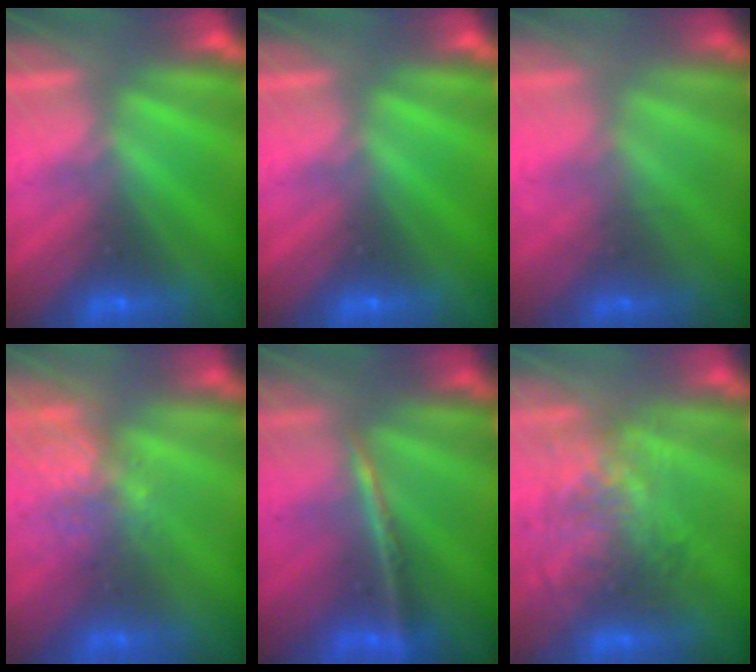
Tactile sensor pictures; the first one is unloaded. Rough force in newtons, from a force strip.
{"total": 0.0}
{"total": 1.6}
{"total": 3.7}
{"total": 2.0}
{"total": 3.6}